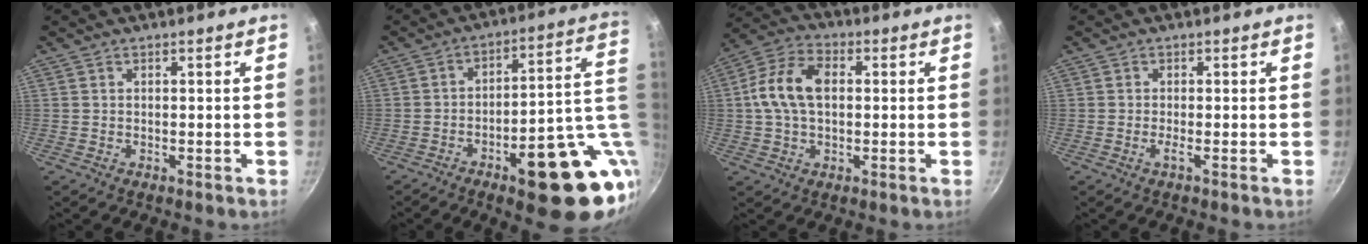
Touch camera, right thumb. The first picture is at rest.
{"total": 23.5, "force": [-7.6, 7.2, 21.1], "torque": [-0.207, 0.045, -0.093]}
{"total": 11.2, "force": [1.0, 7.1, 8.6], "torque": [-0.170, 0.025, 0.014]}
{"total": 0.9, "force": [-0.4, -0.1, 0.8], "torque": [-0.019, -0.001, -0.012]}